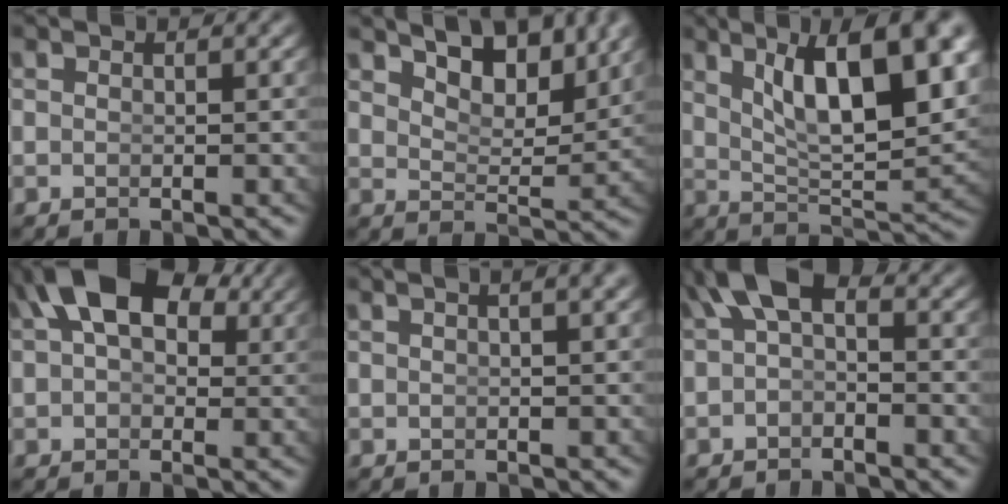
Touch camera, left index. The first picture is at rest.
{"total": 7.8, "force": [5.8, 3.1, 4.3], "torque": [-0.057, 0.004, 0.087]}
{"total": 10.1, "force": [3.5, 3.3, 9.0], "torque": [-0.129, -0.002, 0.062]}
{"total": 7.5, "force": [3.3, 4.2, 5.3], "torque": [-0.085, 0.006, 0.050]}
{"total": 2.8, "force": [1.3, 0.3, 2.5], "torque": [-0.016, 0.021, 0.013]}
{"total": 4.3, "force": [1.0, 2.4, 3.4], "torque": [-0.060, -0.005, 0.014]}